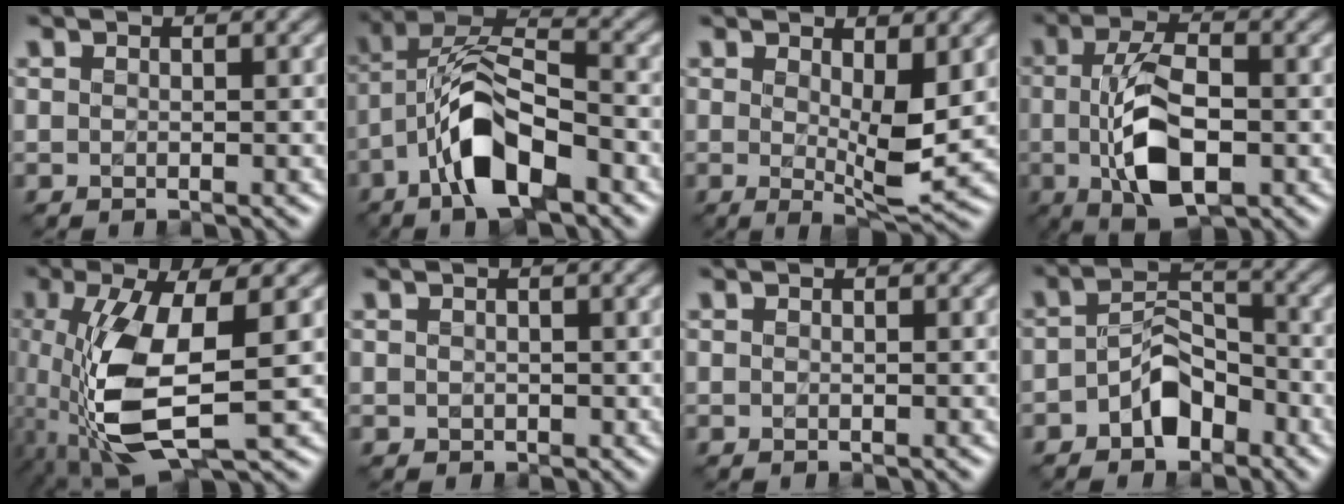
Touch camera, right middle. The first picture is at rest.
{"total": 8.4, "force": [-4.2, 3.2, 6.6], "torque": [-0.124, 0.020, -0.087]}
{"total": 3.7, "force": [1.0, 0.8, 3.4], "torque": [-0.066, -0.005, 0.021]}
{"total": 7.5, "force": [-1.3, 3.3, 6.6], "torque": [-0.133, -0.001, -0.023]}
{"total": 8.2, "force": [-1.4, 2.3, 7.7], "torque": [-0.183, -0.008, -0.024]}
{"total": 1.2, "force": [-0.2, 1.0, 0.5], "torque": [-0.016, 0.000, -0.002]}
{"total": 0.0}
{"total": 4.8, "force": [-2.8, 2.7, 2.9], "torque": [-0.039, 0.008, -0.054]}